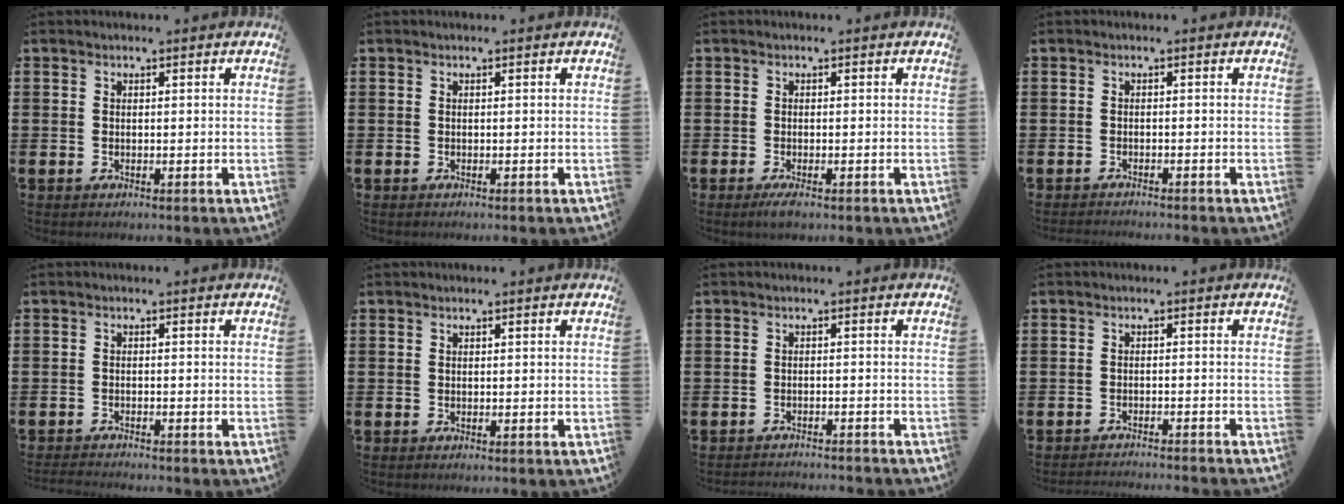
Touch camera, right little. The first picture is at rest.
{"total": 0.0}
{"total": 1.4, "force": [-0.6, 0.3, 1.2], "torque": [-0.022, -0.001, -0.010]}
{"total": 0.7, "force": [-0.7, -0.1, 0.0], "torque": [-0.002, -0.001, -0.015]}
{"total": 1.3, "force": [-1.3, -0.1, 0.2], "torque": [-0.003, 0.000, -0.026]}
{"total": 0.0}
{"total": 1.4, "force": [-1.4, -0.2, -0.1], "torque": [0.000, 0.004, -0.028]}
{"total": 1.5, "force": [-1.5, -0.3, 0.0], "torque": [-0.001, 0.004, -0.030]}